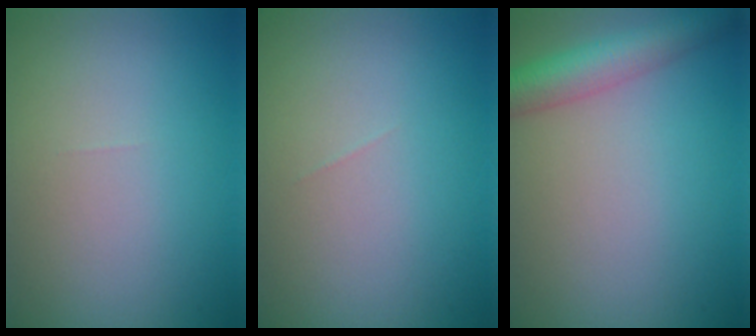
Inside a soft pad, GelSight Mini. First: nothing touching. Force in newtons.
{"total": 0.0}
{"total": 4.9, "press": 4.9, "slide": 0.2}